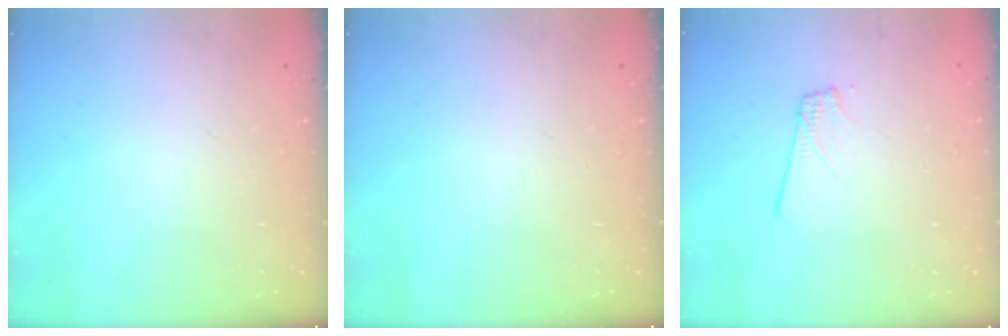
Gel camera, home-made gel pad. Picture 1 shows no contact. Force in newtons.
{"total": 0.0}
{"total": 1.8, "press": 1.8, "slide": 0.1}